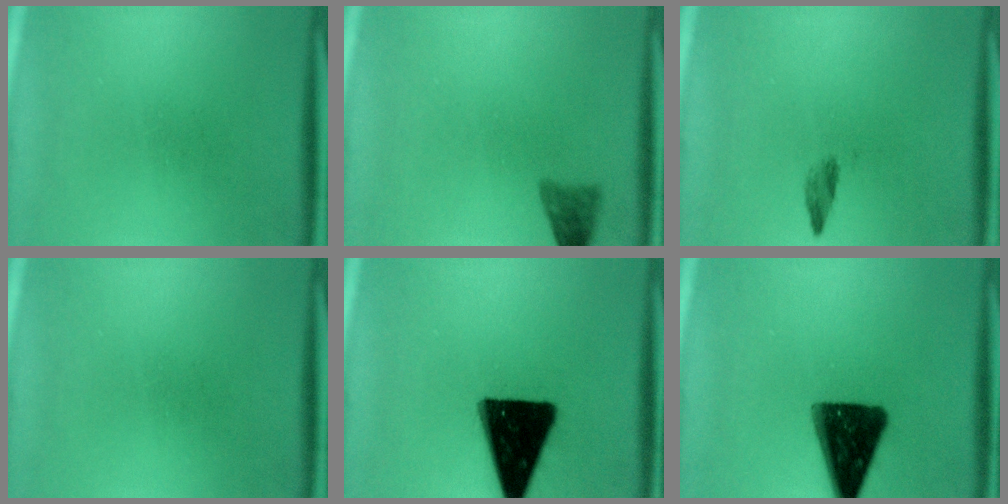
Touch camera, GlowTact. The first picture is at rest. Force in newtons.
{"total": 2.4}
{"total": 1.4}
{"total": 0.0}
{"total": 17.6}
{"total": 13.8}